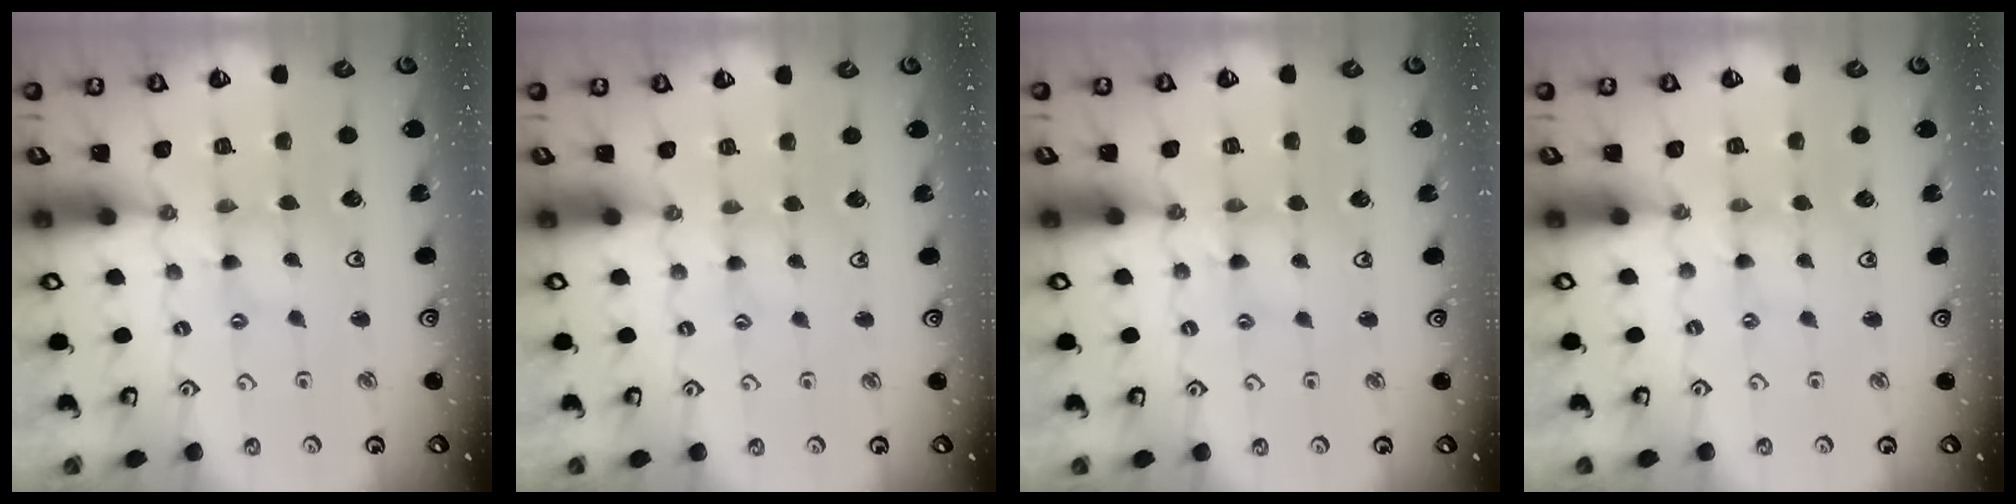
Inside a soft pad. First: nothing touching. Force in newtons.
{"total": 0.0}
{"total": 2.9, "press": 2.9, "slide": 0.3}
{"total": 0.0}